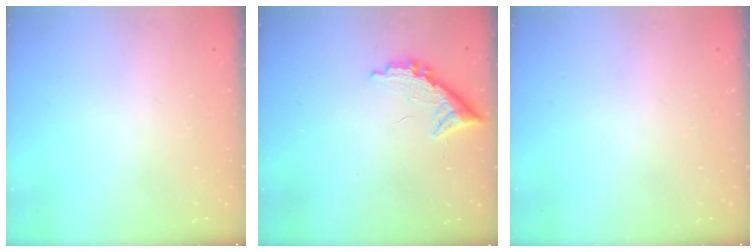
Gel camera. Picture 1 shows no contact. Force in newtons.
{"total": 11.1, "press": 11.1, "slide": 0.3}
{"total": 0.0}